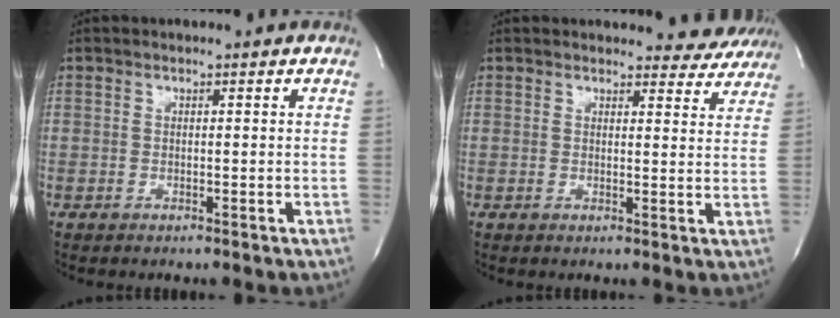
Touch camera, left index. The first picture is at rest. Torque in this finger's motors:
{"motor_torque": [0.17, -0.24, 0.24, 0.02]}